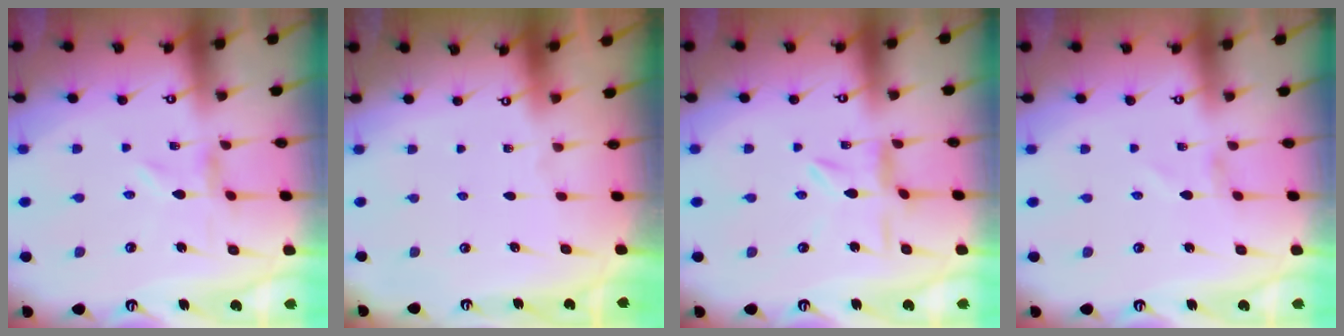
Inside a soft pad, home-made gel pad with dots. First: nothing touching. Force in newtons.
{"total": 0.0}
{"total": 2.4, "press": 2.4, "slide": 0.3}
{"total": 1.3, "press": 1.2, "slide": 0.1}